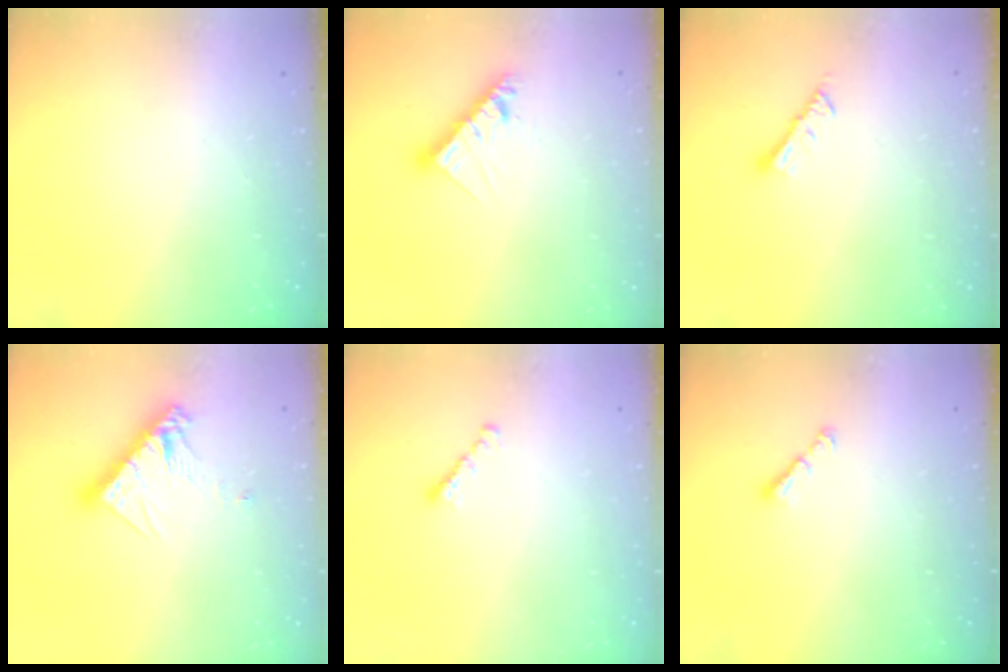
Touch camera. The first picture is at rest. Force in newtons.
{"total": 8.7, "press": 8.7, "slide": 0.8}
{"total": 5.5, "press": 5.4, "slide": 0.4}
{"total": 11.9, "press": 11.8, "slide": 1.0}
{"total": 2.7, "press": 2.6, "slide": 0.8}
{"total": 2.9, "press": 2.8, "slide": 0.6}